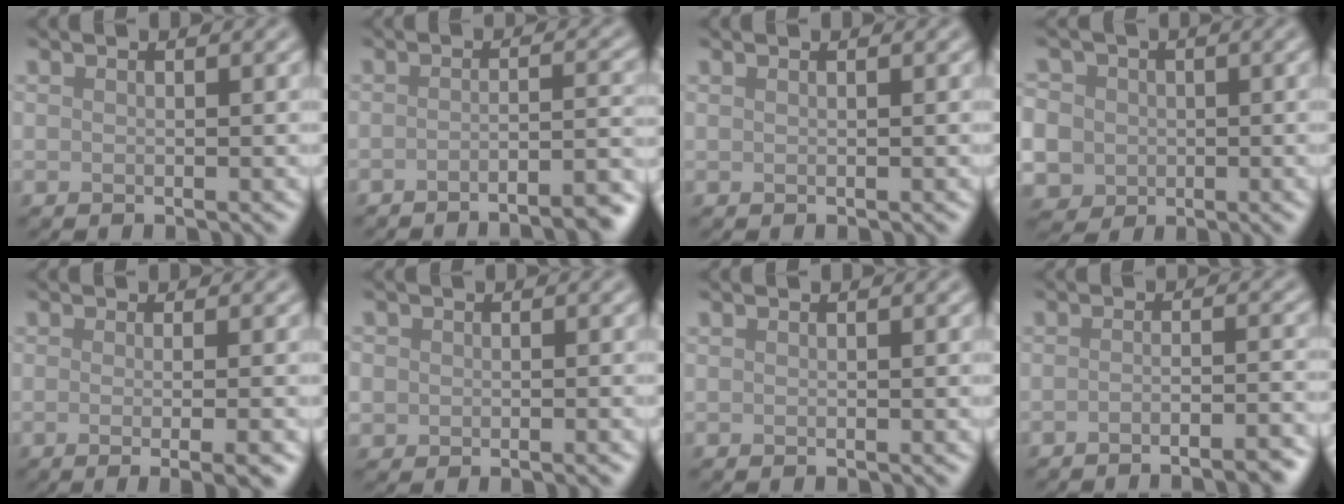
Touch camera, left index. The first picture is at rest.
{"total": 5.1, "force": [-3.8, 1.1, 3.2], "torque": [-0.033, 0.012, -0.053]}
{"total": 0.5, "force": [0.4, 0.2, 0.3], "torque": [-0.004, -0.001, 0.002]}
{"total": 8.9, "force": [-0.7, 8.3, 3.2], "torque": [-0.075, 0.015, -0.043]}
{"total": 4.9, "force": [-0.7, 1.9, 4.5], "torque": [-0.033, 0.003, -0.016]}
{"total": 1.9, "force": [-0.3, 1.6, 1.0], "torque": [-0.002, -0.003, -0.004]}
{"total": 0.0}
{"total": 4.5, "force": [-3.2, 1.0, 2.9], "torque": [-0.034, 0.012, -0.047]}